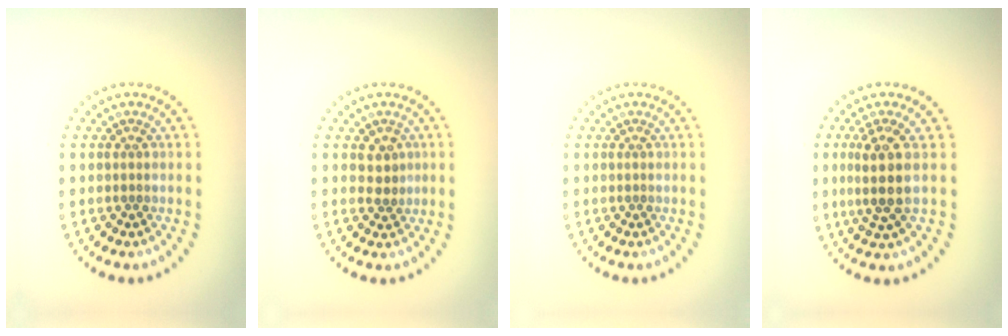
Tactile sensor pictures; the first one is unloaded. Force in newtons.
{"total": 1.8, "press": 1.7, "slide": 0.8}
{"total": 0.0}
{"total": 3.3, "press": 2.7, "slide": 1.9}